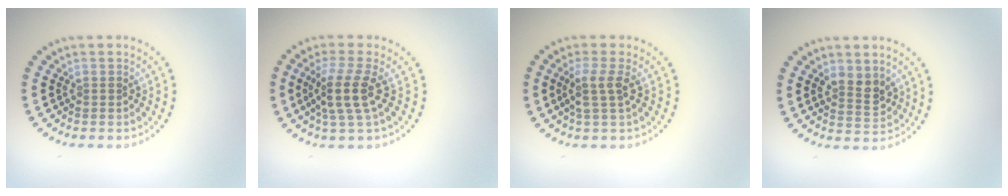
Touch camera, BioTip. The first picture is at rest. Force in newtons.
{"total": 3.6, "press": 2.8, "slide": 2.3}
{"total": 2.4, "press": 1.9, "slide": 1.5}
{"total": 2.6, "press": 2.4, "slide": 0.9}